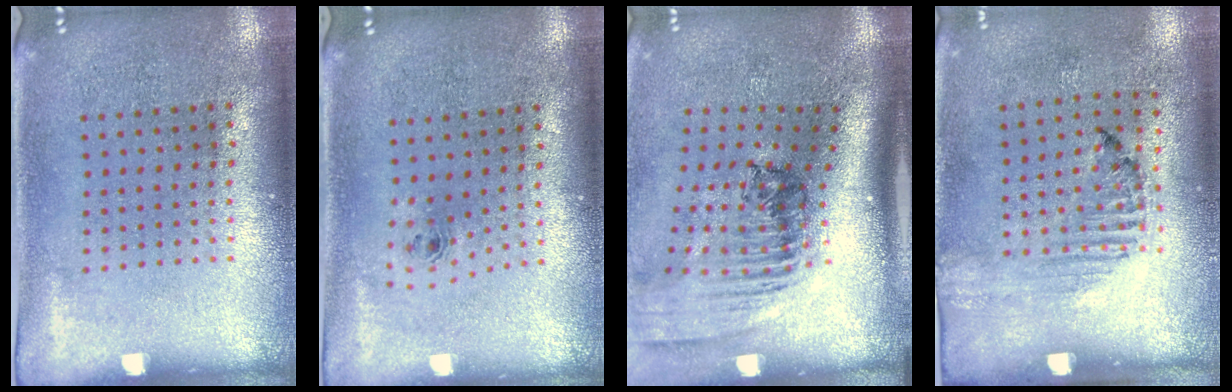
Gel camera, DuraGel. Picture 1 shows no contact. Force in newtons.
{"total": 0.7, "press": 0.3, "slide": 0.6}
{"total": 2.5, "press": 1.8, "slide": 1.7}
{"total": 1.3, "press": 1.1, "slide": 0.7}